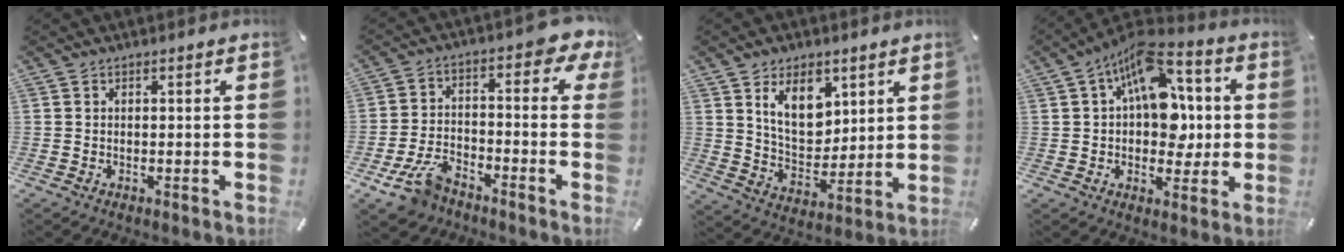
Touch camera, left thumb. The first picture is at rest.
{"total": 13.1, "force": [-5.7, 8.0, 8.6], "torque": [-0.143, 0.037, -0.104]}
{"total": 12.1, "force": [6.1, 7.9, 6.9], "torque": [-0.111, -0.021, 0.112]}
{"total": 15.4, "force": [4.4, 9.9, 11.0], "torque": [-0.182, -0.024, 0.082]}